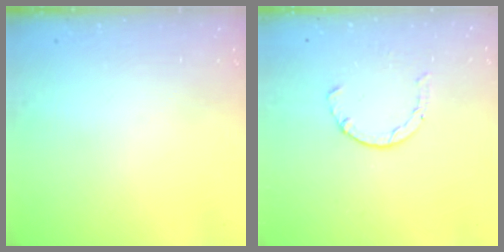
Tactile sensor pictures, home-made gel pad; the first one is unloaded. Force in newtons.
{"total": 2.1, "press": 2.1, "slide": 0.5}